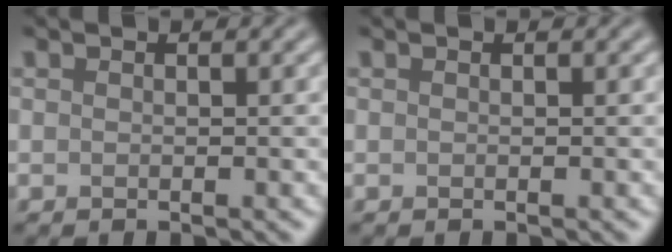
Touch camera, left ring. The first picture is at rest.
{"total": 0.0}